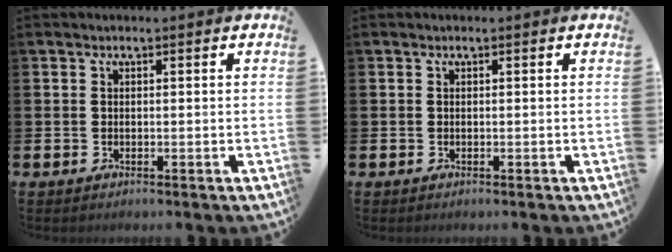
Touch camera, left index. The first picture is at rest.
{"total": 0.0}